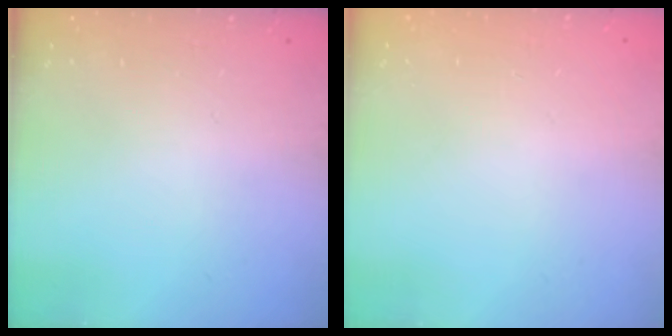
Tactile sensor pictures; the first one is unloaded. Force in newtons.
{"total": 0.0}